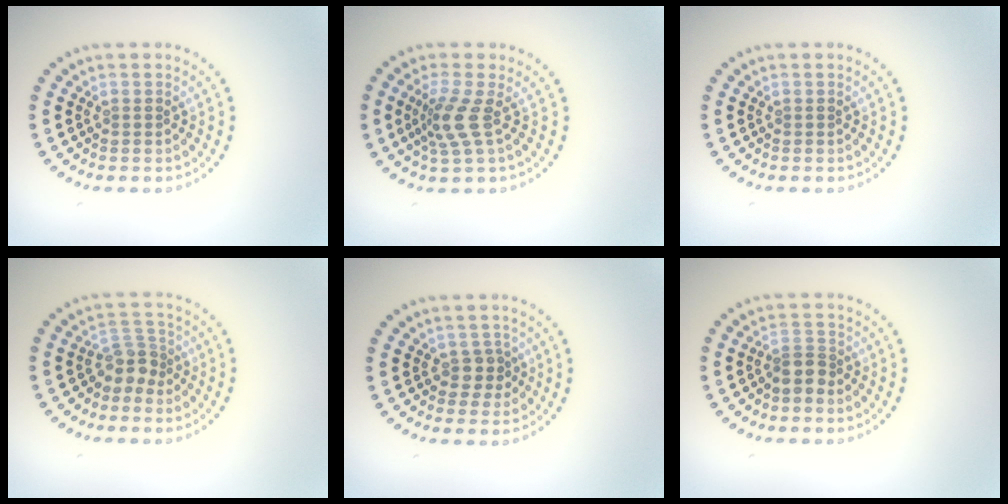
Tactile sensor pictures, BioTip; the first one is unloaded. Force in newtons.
{"total": 2.8, "press": 2.0, "slide": 1.9}
{"total": 0.0}
{"total": 2.5, "press": 1.8, "slide": 1.7}
{"total": 1.7, "press": 1.4, "slide": 0.9}
{"total": 2.0, "press": 1.7, "slide": 1.1}